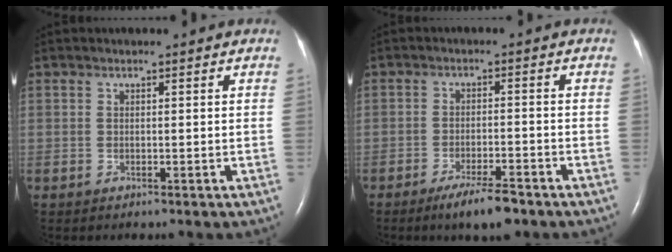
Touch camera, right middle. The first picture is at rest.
{"total": 6.0, "force": [-4.3, 0.8, 4.0], "torque": [-0.077, -0.009, -0.071]}